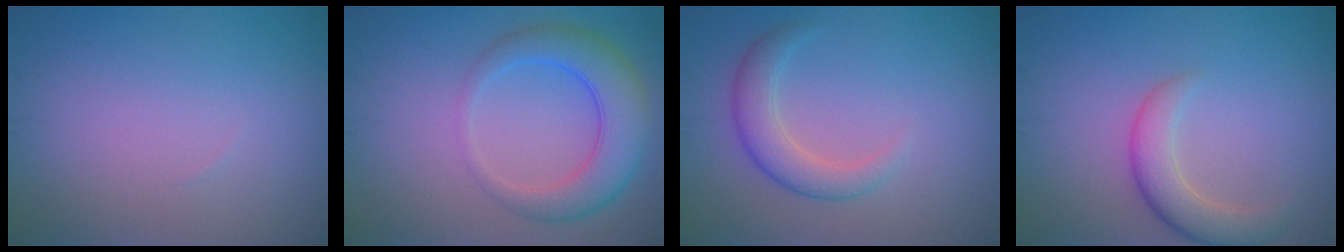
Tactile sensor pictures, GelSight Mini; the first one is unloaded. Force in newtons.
{"total": 5.5, "press": 5.5, "slide": 0.3}
{"total": 3.1, "press": 3.1, "slide": 0.1}
{"total": 3.7, "press": 3.6, "slide": 0.4}